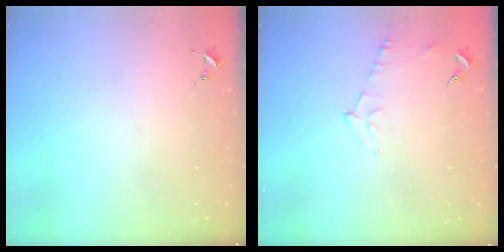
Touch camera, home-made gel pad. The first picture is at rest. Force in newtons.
{"total": 5.4, "press": 5.3, "slide": 1.2}